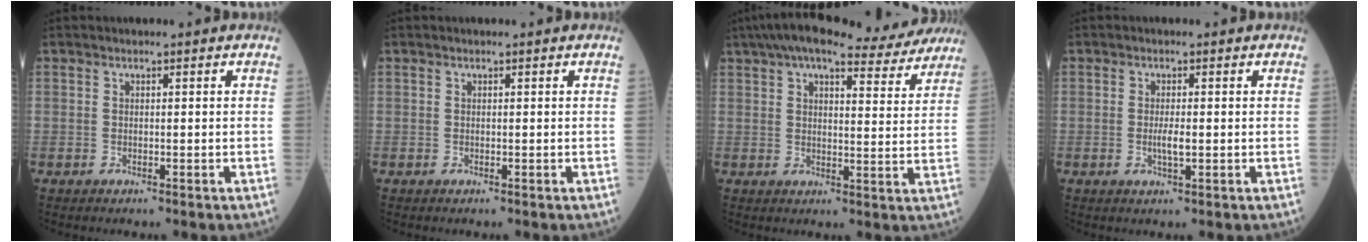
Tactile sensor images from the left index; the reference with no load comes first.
{"total": 0.0}
{"total": 19.3, "force": [17.0, 3.8, 8.4], "torque": [-0.124, 0.024, 0.216]}
{"total": 2.1, "force": [-0.2, 0.4, 2.0], "torque": [-0.044, -0.002, -0.002]}